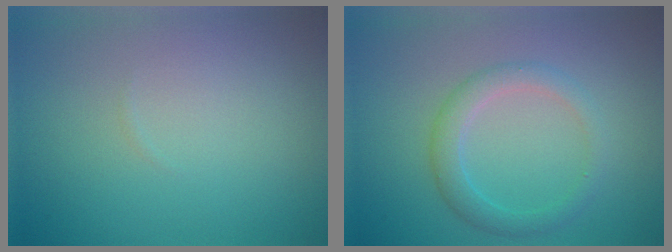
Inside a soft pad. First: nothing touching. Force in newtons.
{"total": 2.6, "press": 2.6, "slide": 0.0}